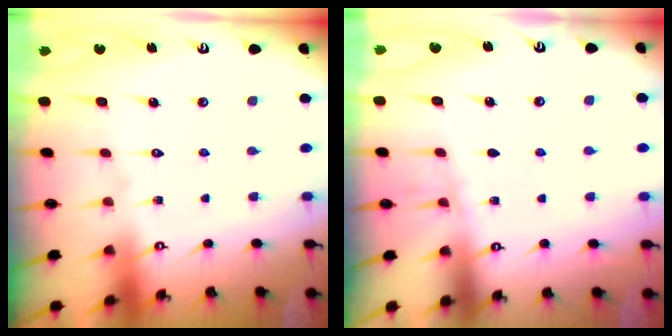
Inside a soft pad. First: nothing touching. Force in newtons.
{"total": 1.4, "press": 1.3, "slide": 0.3}